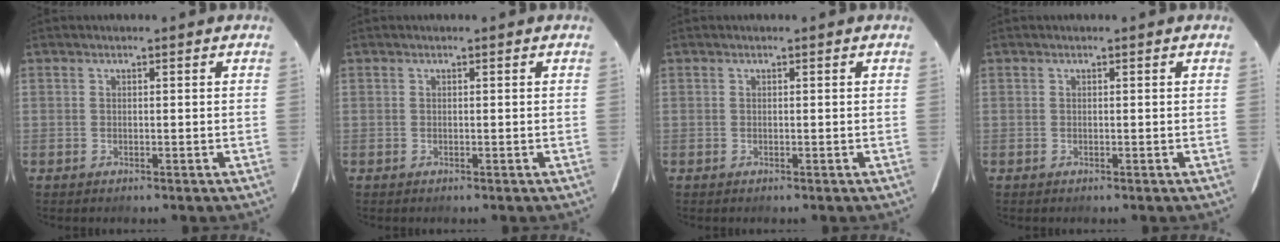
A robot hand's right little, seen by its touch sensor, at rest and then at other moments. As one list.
[{"total": 0.0}, {"total": 0.0}, {"total": 0.0}]